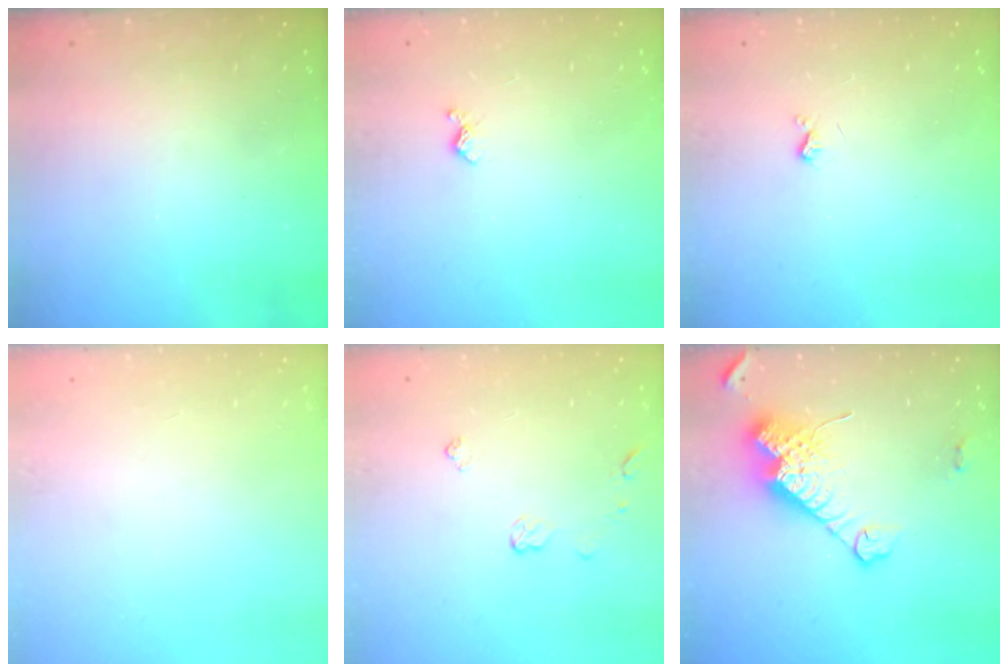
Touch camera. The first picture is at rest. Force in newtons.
{"total": 4.2, "press": 4.2, "slide": 0.7}
{"total": 2.6, "press": 2.6, "slide": 0.5}
{"total": 0.0}
{"total": 4.8, "press": 4.8, "slide": 0.6}
{"total": 15.3, "press": 15.2, "slide": 1.2}